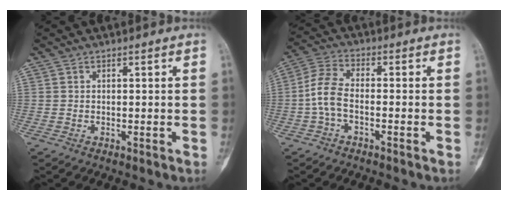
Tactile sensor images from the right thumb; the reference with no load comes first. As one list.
[{"total": 6.3, "force": [-1.6, 3.1, 5.2], "torque": [-0.118, 0.022, -0.041]}]